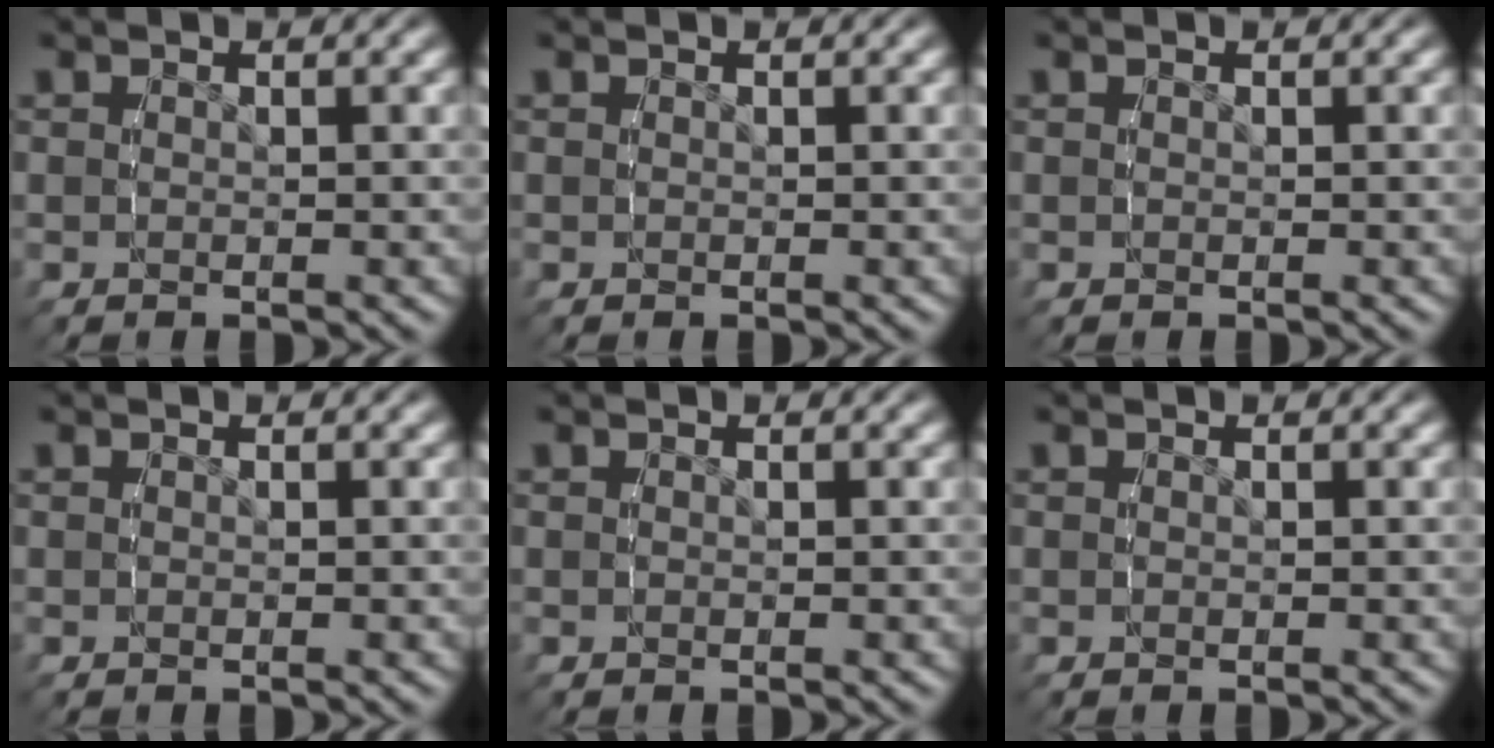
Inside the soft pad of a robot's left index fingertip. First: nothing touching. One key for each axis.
{"total": 0.0}
{"total": 0.0}
{"total": 0.0}
{"total": 0.0}
{"total": 0.0}